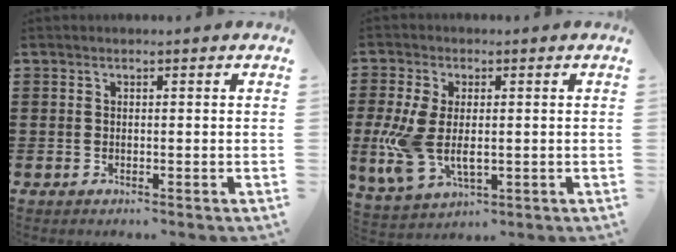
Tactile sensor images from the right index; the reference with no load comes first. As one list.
[{"total": 8.2, "force": [-0.7, 4.7, 6.7], "torque": [-0.168, -0.007, -0.016]}]